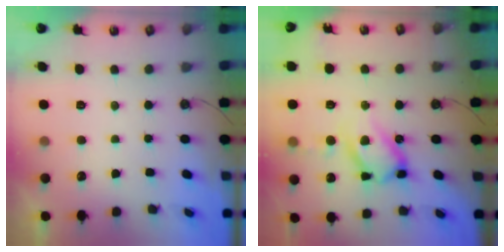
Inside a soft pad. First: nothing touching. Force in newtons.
{"total": 15.4, "press": 15.3, "slide": 1.4}